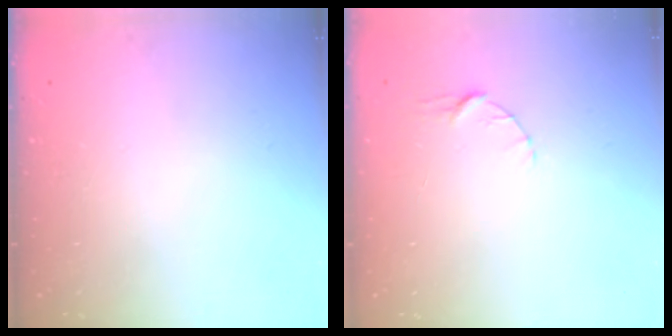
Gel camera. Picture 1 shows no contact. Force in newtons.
{"total": 3.8, "press": 3.8, "slide": 0.4}